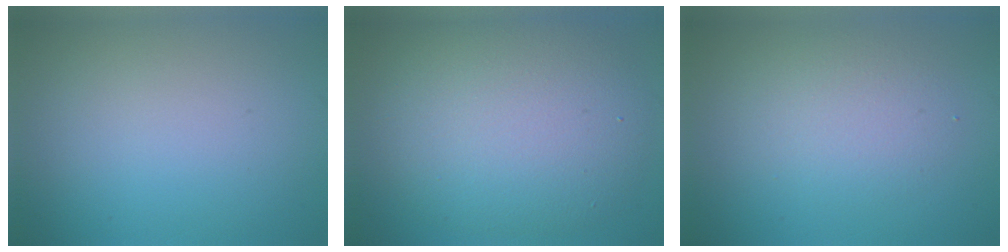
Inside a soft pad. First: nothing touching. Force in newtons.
{"total": 8.8, "press": 8.8, "slide": 0.7}
{"total": 2.8, "press": 2.8, "slide": 0.2}